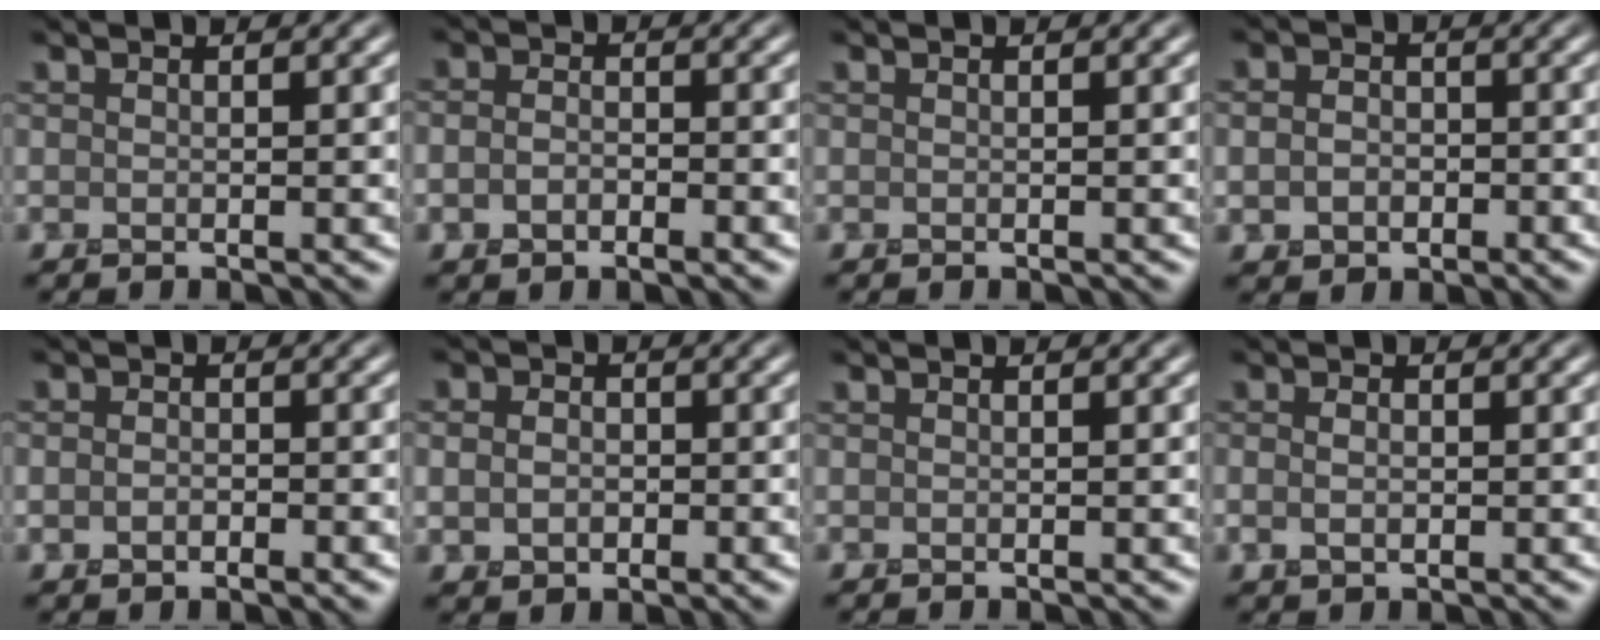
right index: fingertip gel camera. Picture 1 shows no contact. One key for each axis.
{"total": 2.4, "fx": -0.8, "fy": 1.6, "fz": 1.6, "tx": -0.020, "ty": 0.002, "tz": -0.019}
{"total": 0.0}
{"total": 2.8, "fx": -0.6, "fy": 2.3, "fz": 1.5, "tx": -0.023, "ty": -0.003, "tz": -0.014}
{"total": 1.9, "fx": -0.6, "fy": 1.3, "fz": 1.3, "tx": -0.016, "ty": 0.002, "tz": -0.012}
{"total": 3.1, "fx": -0.2, "fy": 2.6, "fz": 1.7, "tx": -0.023, "ty": 0.005, "tz": -0.015}
{"total": 0.0}
{"total": 1.6, "fx": -0.1, "fy": 1.0, "fz": 1.2, "tx": -0.024, "ty": -0.001, "tz": -0.001}